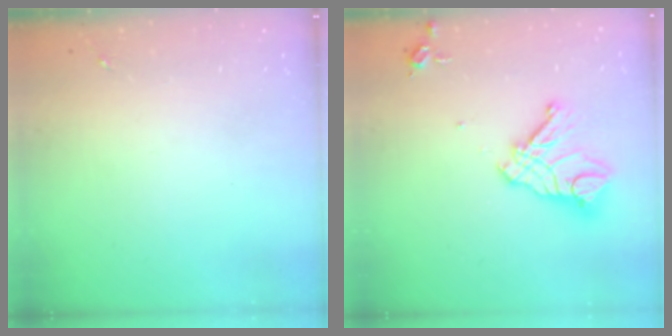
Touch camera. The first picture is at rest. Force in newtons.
{"total": 14.6, "press": 14.6, "slide": 1.5}